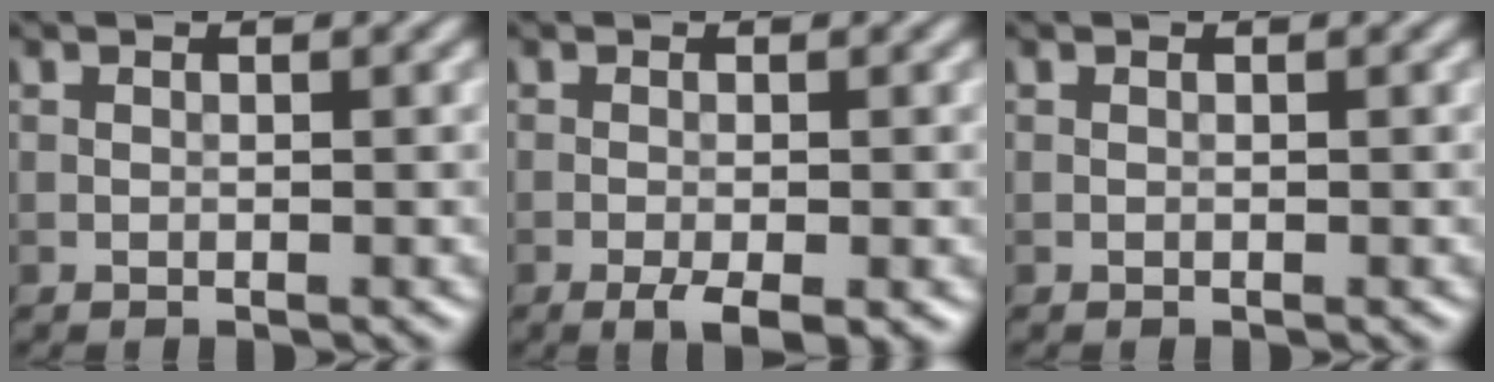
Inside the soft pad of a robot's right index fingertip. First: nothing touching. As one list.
[{"total": 2.9, "force": [-1.4, 0.6, 2.4], "torque": [-0.044, -0.005, -0.026]}, {"total": 0.0}]